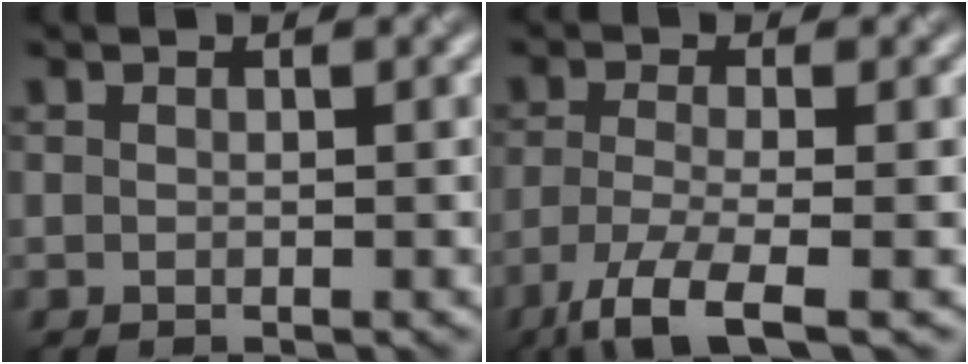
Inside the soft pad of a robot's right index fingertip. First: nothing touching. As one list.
[{"total": 5.1, "force": [-3.1, 1.0, 3.9], "torque": [-0.077, -0.010, -0.072]}]